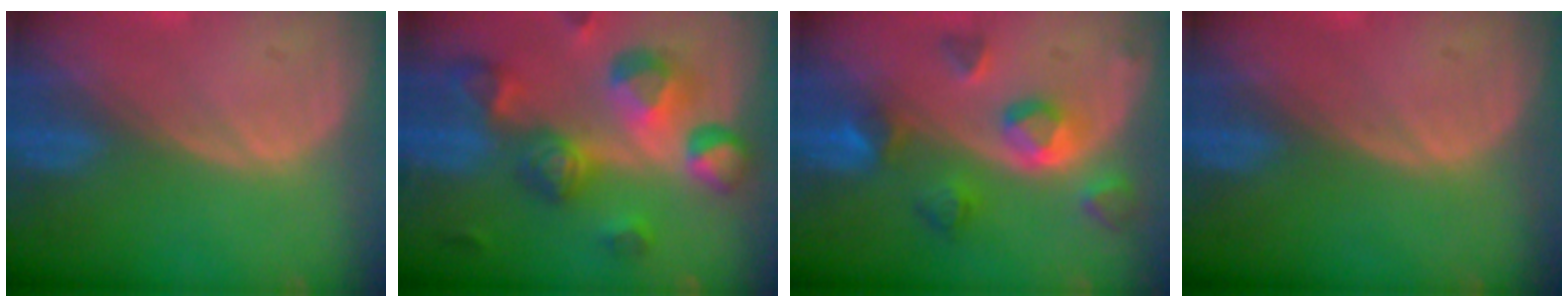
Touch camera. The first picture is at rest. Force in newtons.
{"total": 11.1, "press": 10.0, "slide": 4.9}
{"total": 7.6, "press": 6.8, "slide": 3.4}
{"total": 0.0}